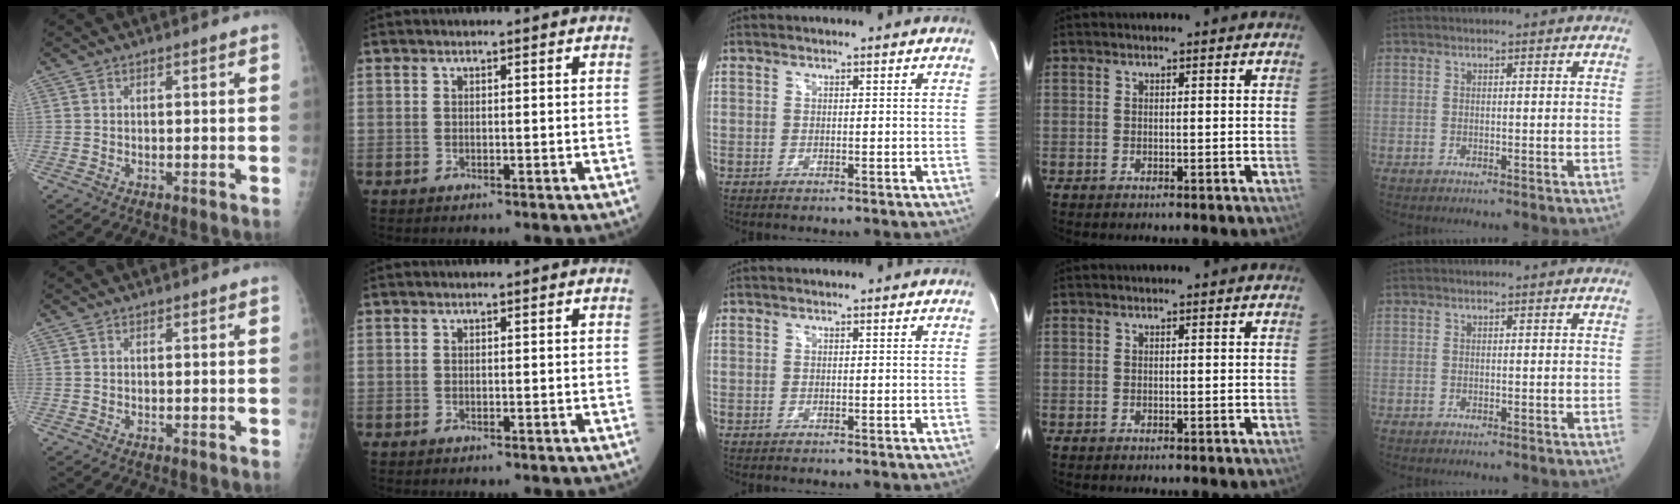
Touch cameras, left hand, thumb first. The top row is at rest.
{}